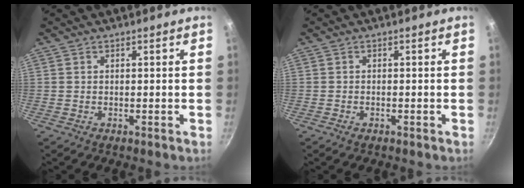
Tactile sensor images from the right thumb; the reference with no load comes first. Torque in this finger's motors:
{"motor_torque": [-0.21, -0.01, -0.37, 0.28, 0.07]}